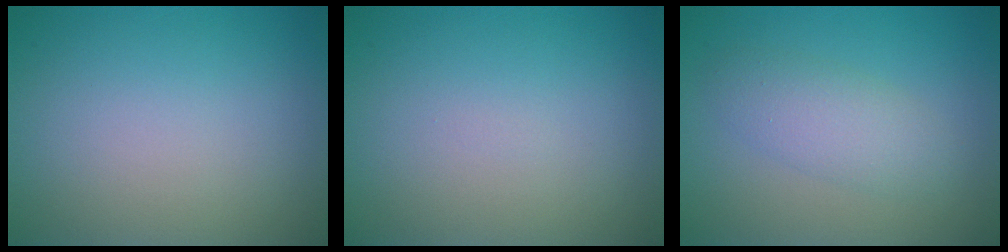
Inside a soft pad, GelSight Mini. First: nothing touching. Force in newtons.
{"total": 0.0}
{"total": 3.0, "press": 3.0, "slide": 0.1}